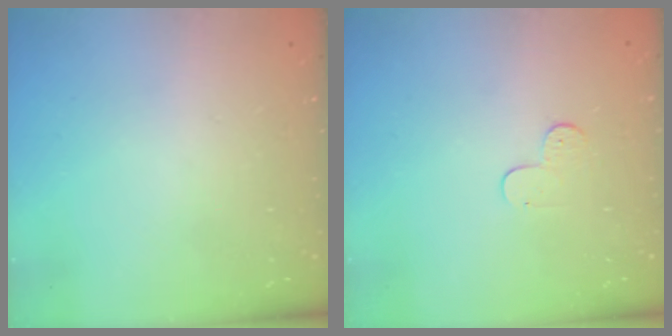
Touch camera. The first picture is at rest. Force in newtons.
{"total": 3.9, "press": 3.8, "slide": 0.4}